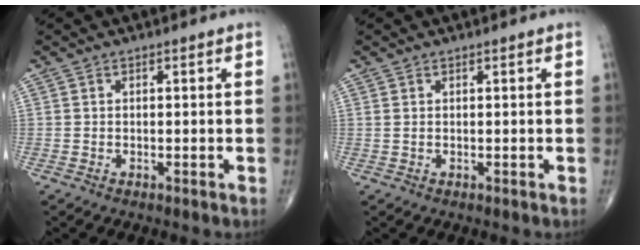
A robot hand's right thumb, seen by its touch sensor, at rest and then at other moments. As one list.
[{"total": 0.6, "force": [0.2, 0.1, 0.5], "torque": [-0.020, 0.005, 0.006]}]